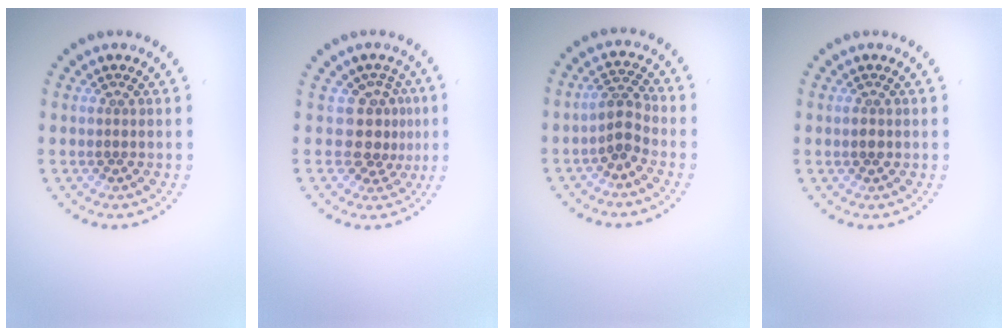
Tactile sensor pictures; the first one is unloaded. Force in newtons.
{"total": 3.1, "press": 2.2, "slide": 2.2}
{"total": 2.3, "press": 2.0, "slide": 1.1}
{"total": 0.9, "press": 0.9, "slide": 0.1}